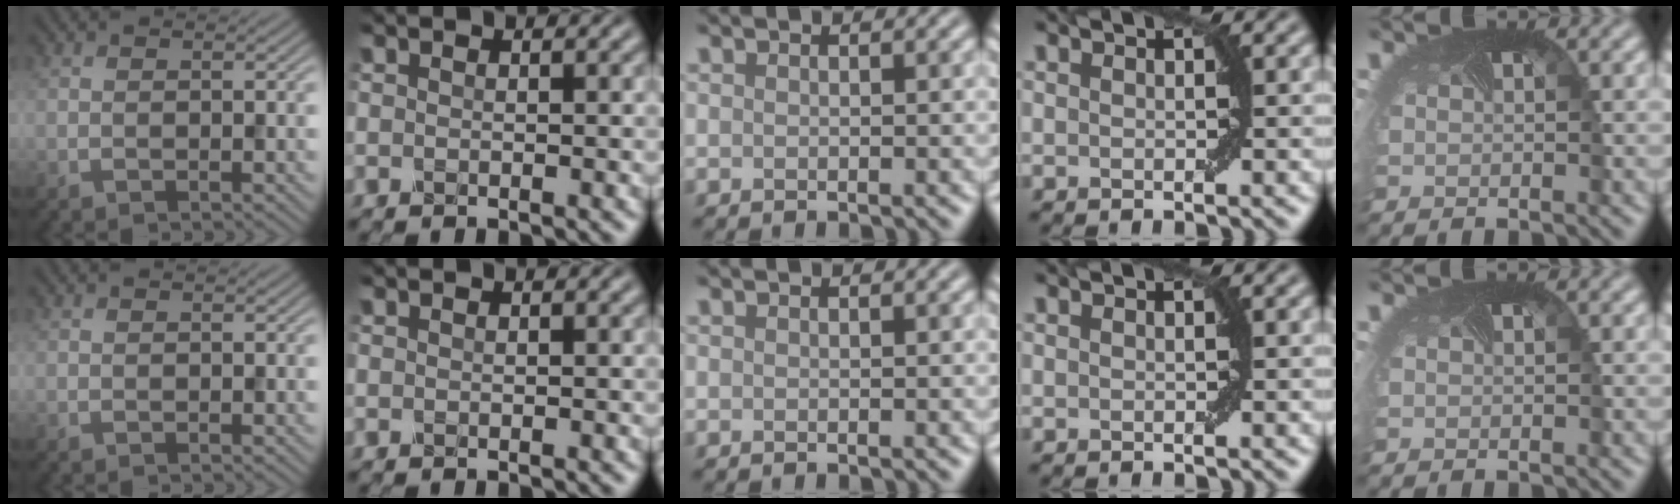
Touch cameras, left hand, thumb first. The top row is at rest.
{}